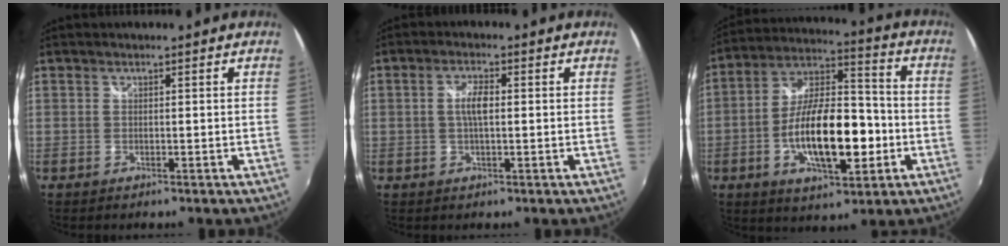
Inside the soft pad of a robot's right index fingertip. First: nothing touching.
{"total": 3.5, "force": [0.2, 1.2, 3.3], "torque": [-0.065, 0.004, 0.004]}
{"total": 18.1, "force": [-4.5, 7.2, 16.0], "torque": [-0.289, 0.013, -0.073]}